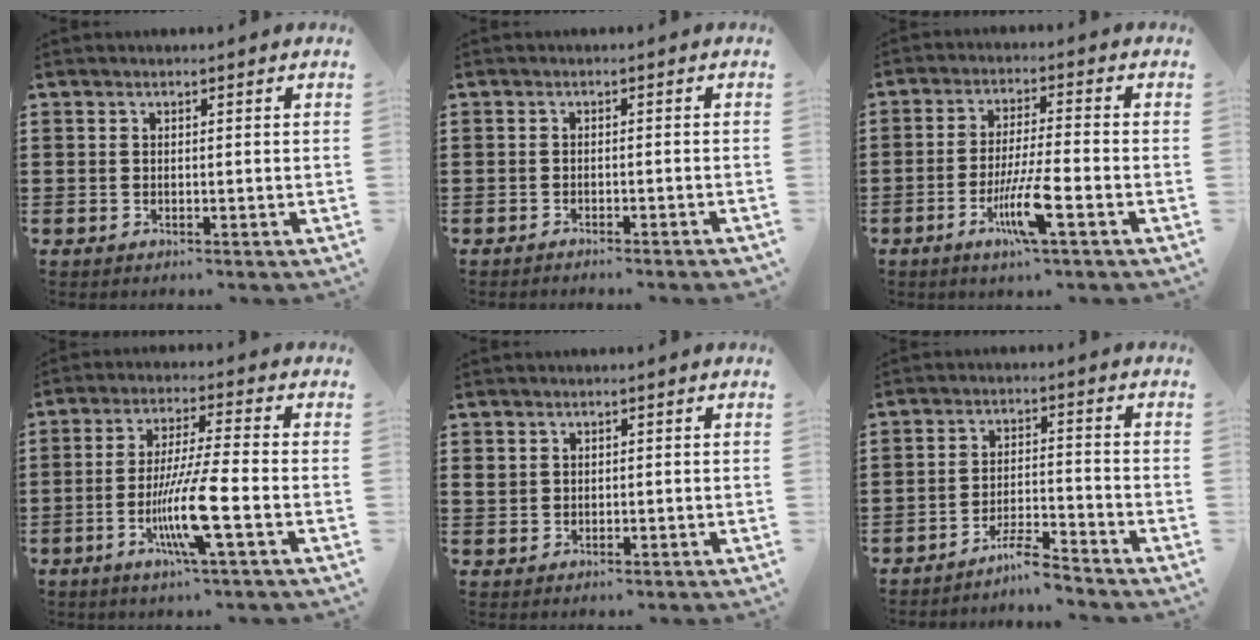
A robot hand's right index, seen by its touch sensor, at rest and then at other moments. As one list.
[{"total": 1.3, "force": [-1.3, -0.1, 0.3], "torque": [-0.006, 0.002, -0.025]}, {"total": 8.4, "force": [-3.6, 0.8, 7.5], "torque": [-0.147, -0.012, -0.068]}, {"total": 10.3, "force": [-3.6, 0.6, 9.7], "torque": [-0.192, -0.018, -0.071]}, {"total": 1.3, "force": [0.7, 1.0, 0.3], "torque": [-0.010, 0.006, 0.013]}, {"total": 4.7, "force": [-4.3, 0.2, 1.7], "torque": [-0.039, -0.001, -0.085]}]